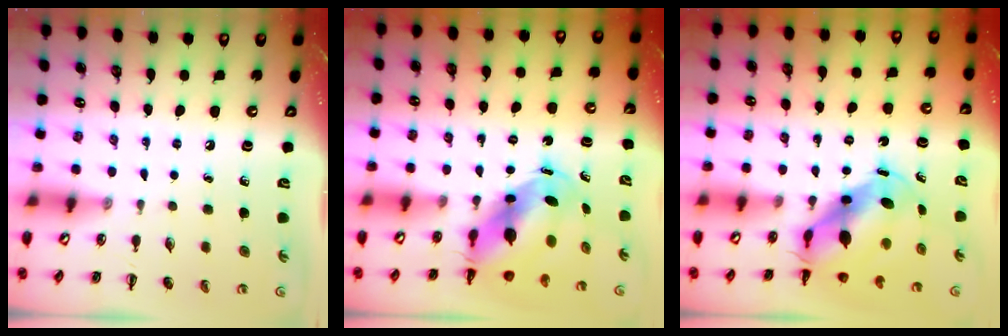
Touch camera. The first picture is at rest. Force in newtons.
{"total": 7.5, "press": 7.3, "slide": 1.7}
{"total": 7.8, "press": 7.6, "slide": 2.1}